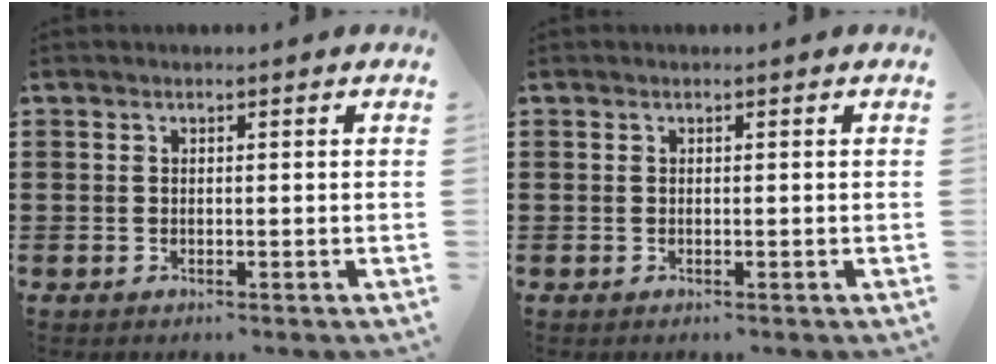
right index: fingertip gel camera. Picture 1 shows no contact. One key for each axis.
{"total": 0.0}